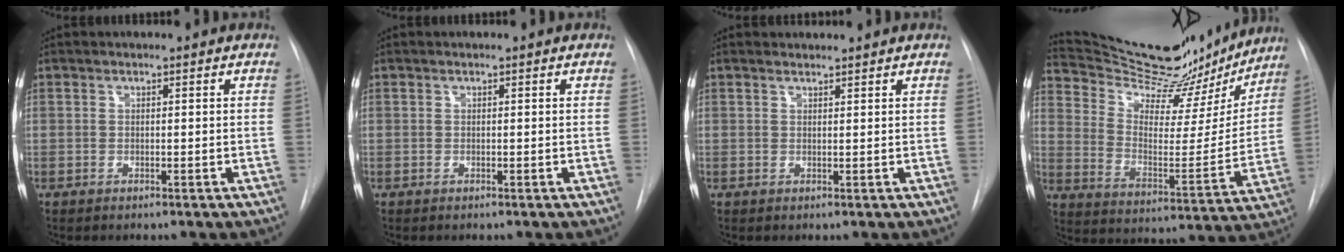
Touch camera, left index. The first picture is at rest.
{"total": 0.0}
{"total": 0.9, "force": [0.9, 0.0, -0.1], "torque": [-0.005, 0.007, 0.019]}
{"total": 24.4, "force": [22.3, 5.9, 7.9], "torque": [-0.124, -0.030, 0.318]}